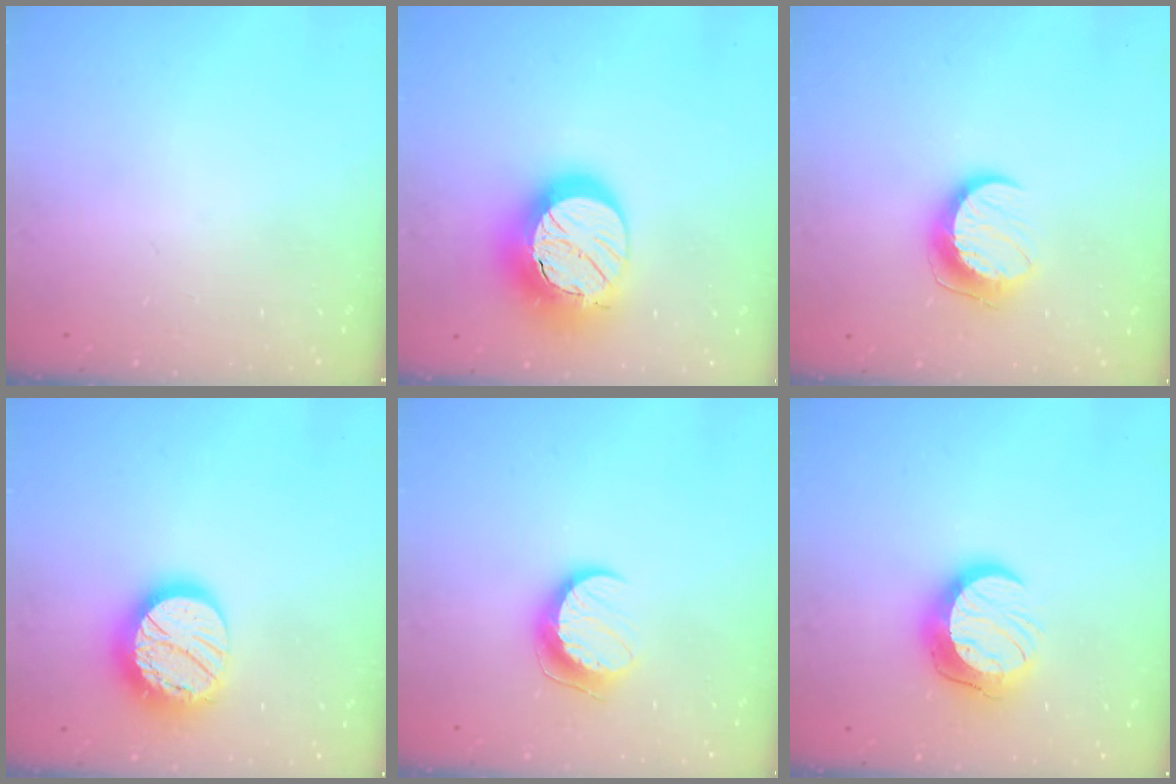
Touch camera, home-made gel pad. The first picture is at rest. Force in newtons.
{"total": 20.3, "press": 20.2, "slide": 1.6}
{"total": 10.3, "press": 10.3, "slide": 0.1}
{"total": 18.0, "press": 17.9, "slide": 1.2}
{"total": 10.3, "press": 10.3, "slide": 0.7}
{"total": 12.8, "press": 12.8, "slide": 0.9}